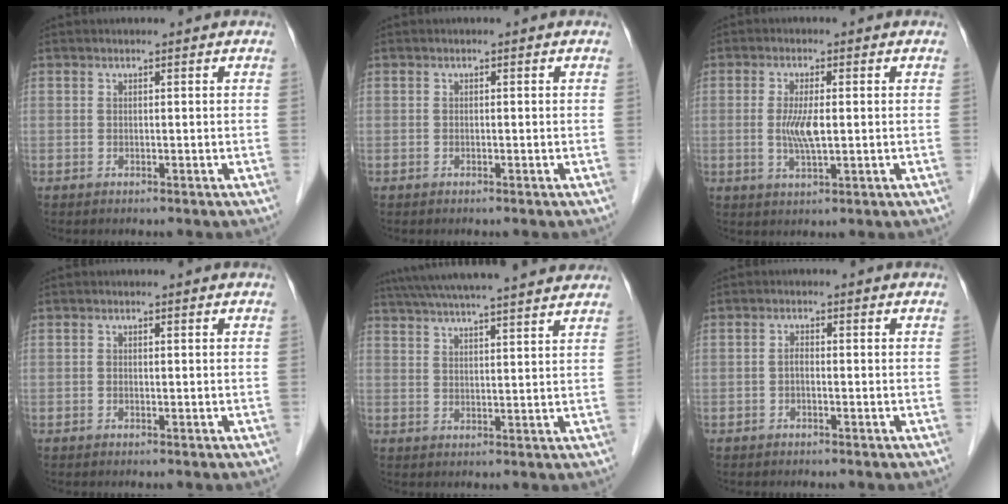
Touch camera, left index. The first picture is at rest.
{"total": 0.0}
{"total": 4.4, "force": [0.0, 0.9, 4.3], "torque": [-0.096, -0.007, -0.001]}
{"total": 0.0}
{"total": 20.7, "force": [18.4, 1.3, 9.5], "torque": [-0.162, 0.035, 0.253]}
{"total": 1.0, "force": [-0.2, 0.4, 0.9], "torque": [-0.021, 0.003, -0.007]}